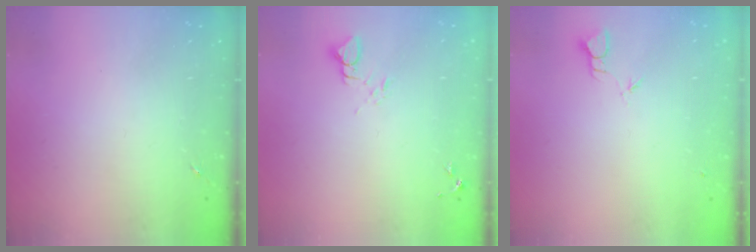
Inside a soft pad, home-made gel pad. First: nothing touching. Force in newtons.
{"total": 3.4, "press": 3.4, "slide": 0.2}
{"total": 2.0, "press": 2.0, "slide": 0.1}